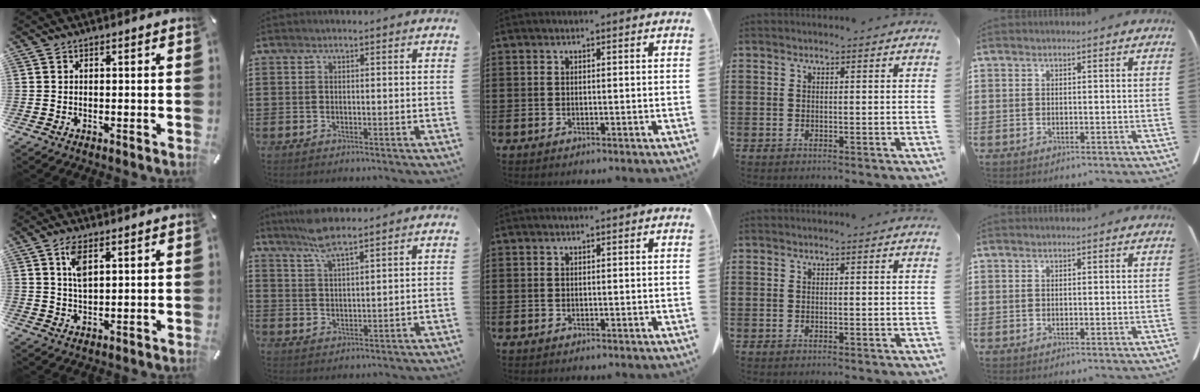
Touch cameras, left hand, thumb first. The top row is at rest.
{"thumb": {"total": 5.1, "force": [2.4, 2.1, 3.9], "torque": [-0.078, 0.001, 0.041]}, "index": {"total": 6.0, "force": [4.9, 0.7, 3.3], "torque": [-0.079, -0.005, 0.089]}}